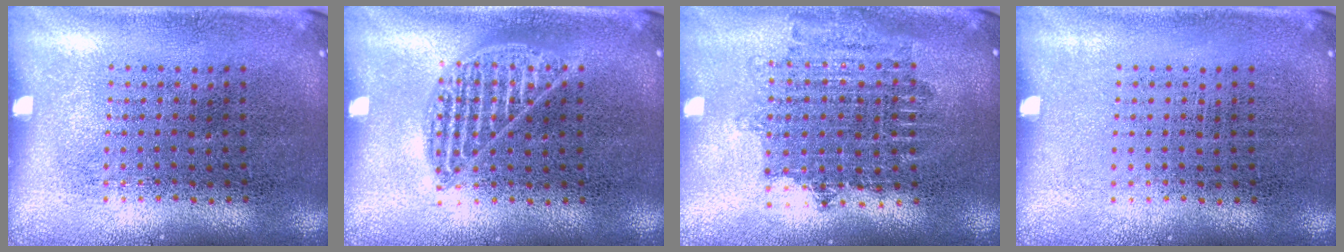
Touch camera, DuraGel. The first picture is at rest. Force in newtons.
{"total": 0.9, "press": 0.9, "slide": 0.1}
{"total": 1.8, "press": 1.5, "slide": 1.0}
{"total": 0.0}